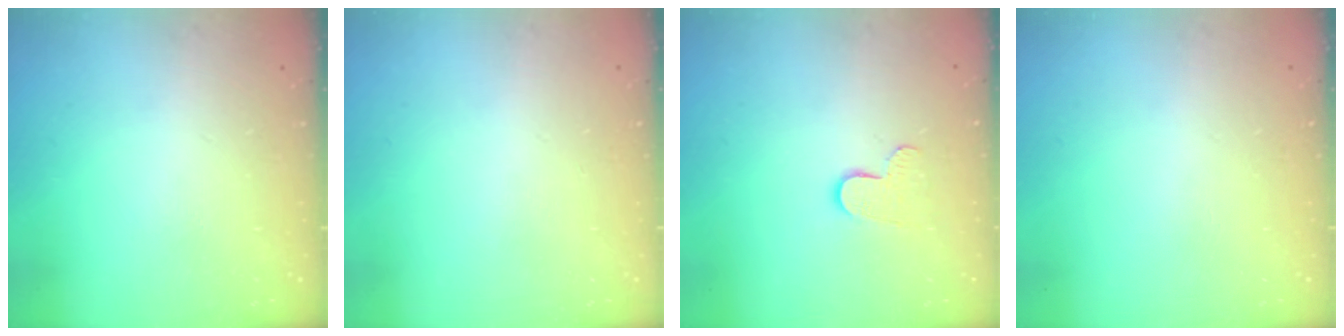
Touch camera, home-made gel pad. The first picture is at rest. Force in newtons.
{"total": 0.8, "press": 0.5, "slide": 0.6}
{"total": 5.9, "press": 5.9, "slide": 0.4}
{"total": 0.8, "press": 0.8, "slide": 0.1}